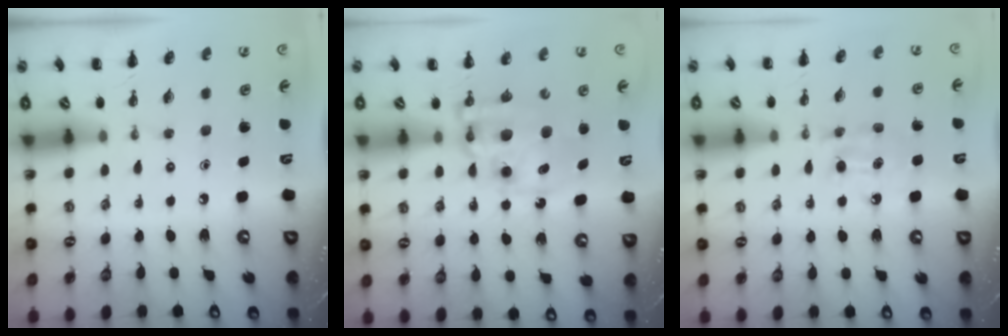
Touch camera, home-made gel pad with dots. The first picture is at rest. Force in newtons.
{"total": 11.2, "press": 10.9, "slide": 2.6}
{"total": 7.1, "press": 7.0, "slide": 1.0}